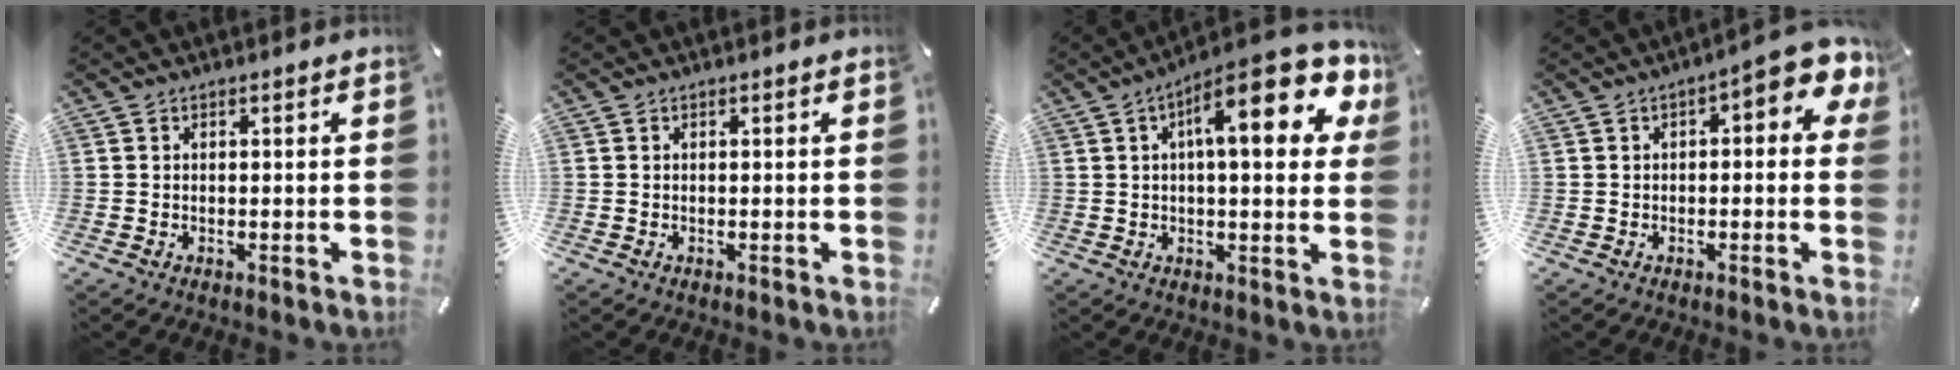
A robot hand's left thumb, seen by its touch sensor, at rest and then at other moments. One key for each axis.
{"total": 0.0}
{"total": 16.5, "fx": 6.5, "fy": 5.9, "fz": 14.0, "tx": -0.203, "ty": -0.025, "tz": 0.099}
{"total": 6.7, "fx": 1.6, "fy": 2.9, "fz": 5.8, "tx": -0.085, "ty": -0.007, "tz": 0.022}